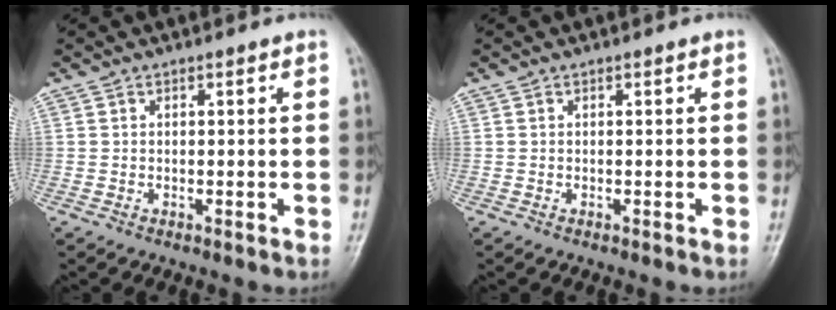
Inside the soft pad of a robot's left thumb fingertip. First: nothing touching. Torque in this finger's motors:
{"motor_torque": [0.00, 0.00, -0.06, 0.00, 0.00]}